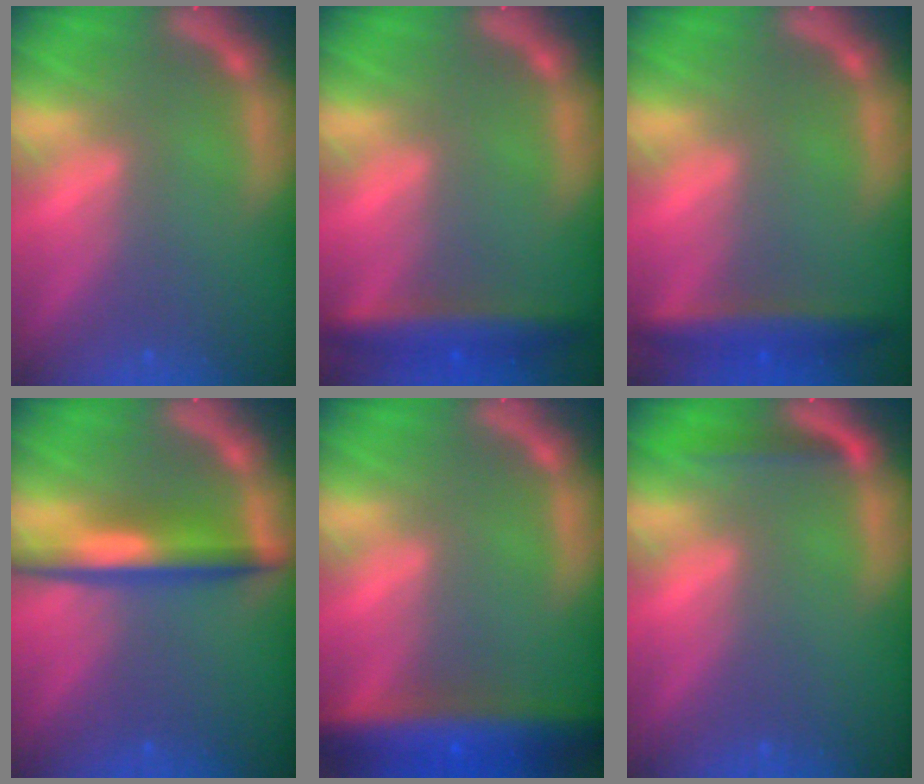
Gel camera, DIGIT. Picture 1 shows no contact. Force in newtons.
{"total": 4.4}
{"total": 4.0}
{"total": 5.0}
{"total": 9.0}
{"total": 1.9}